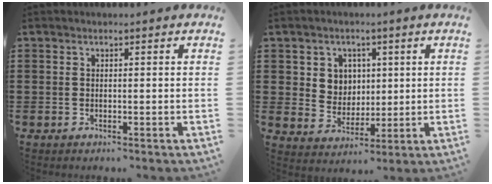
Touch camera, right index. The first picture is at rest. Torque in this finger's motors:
{"motor_torque": [0.64, -0.60, 0.43, 0.06]}